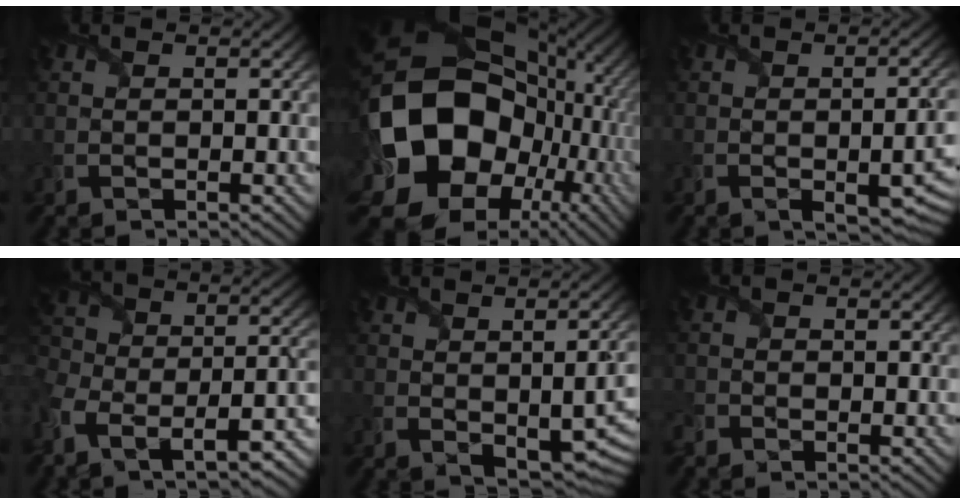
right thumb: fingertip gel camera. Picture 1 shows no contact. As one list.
[{"total": 23.3, "force": [1.2, 18.9, 13.7], "torque": [-0.336, -0.049, 0.063]}, {"total": 8.2, "force": [-2.7, 3.6, 6.8], "torque": [-0.083, -0.036, -0.012]}, {"total": 12.9, "force": [-7.6, 6.8, 8.0], "torque": [-0.174, -0.045, -0.109]}, {"total": 8.6, "force": [-2.0, 4.9, 6.8], "torque": [-0.099, -0.048, 0.005]}, {"total": 1.4, "force": [-1.2, 0.6, 0.1], "torque": [-0.003, -0.005, -0.032]}]